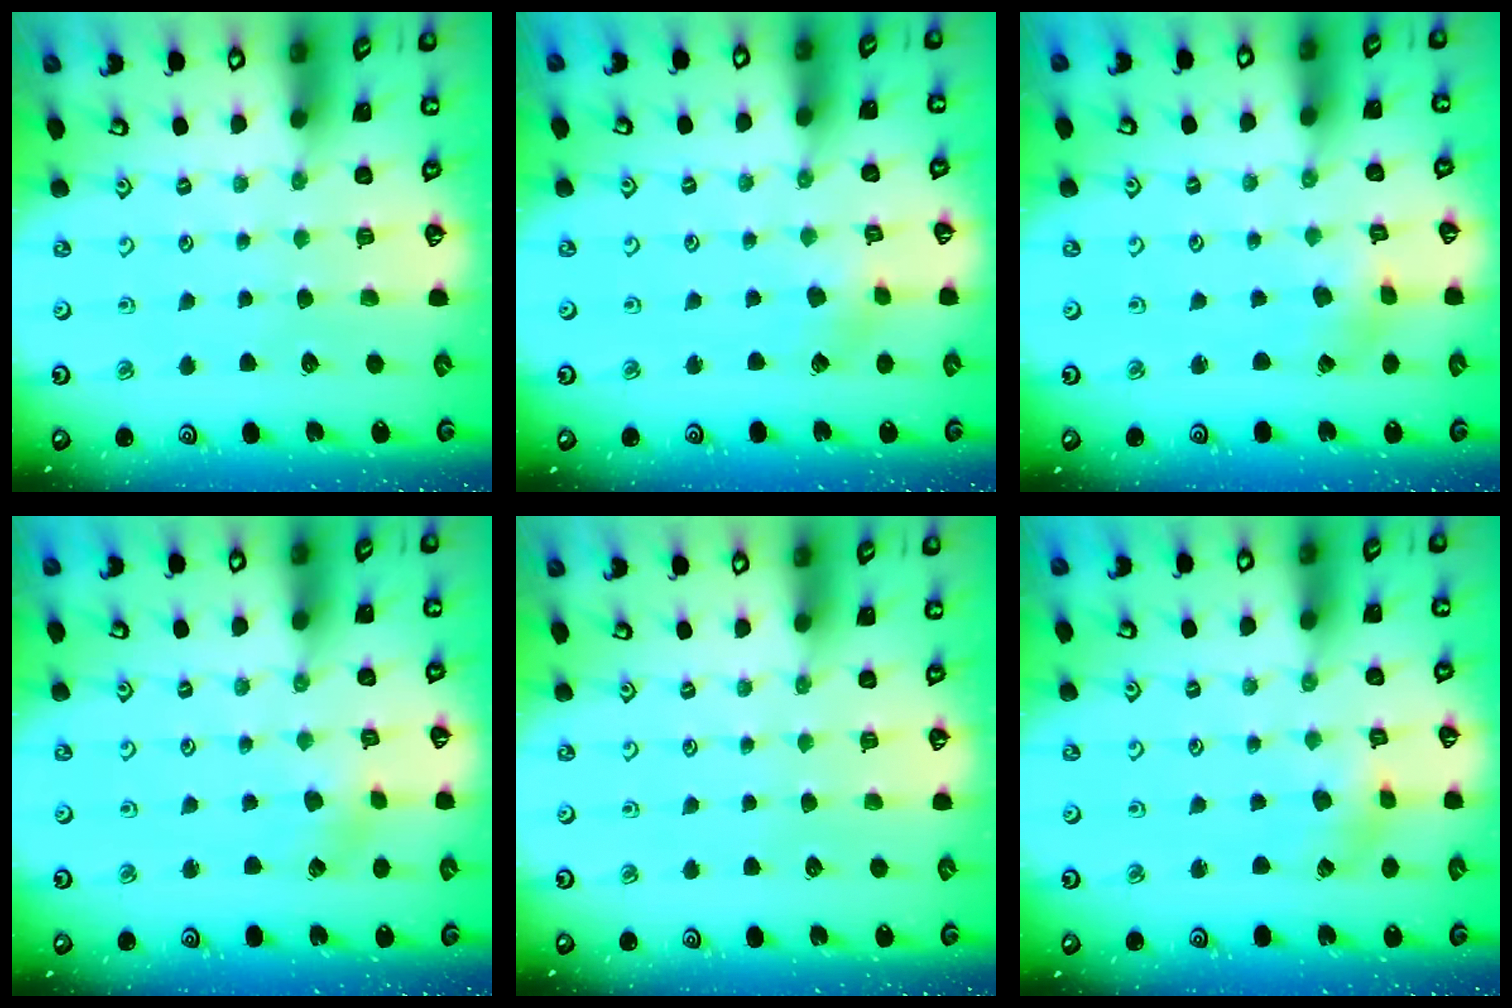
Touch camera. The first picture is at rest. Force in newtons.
{"total": 2.2, "press": 2.2, "slide": 0.2}
{"total": 1.1, "press": 1.0, "slide": 0.4}
{"total": 2.5, "press": 2.4, "slide": 0.6}
{"total": 0.0}
{"total": 1.4, "press": 1.4, "slide": 0.2}